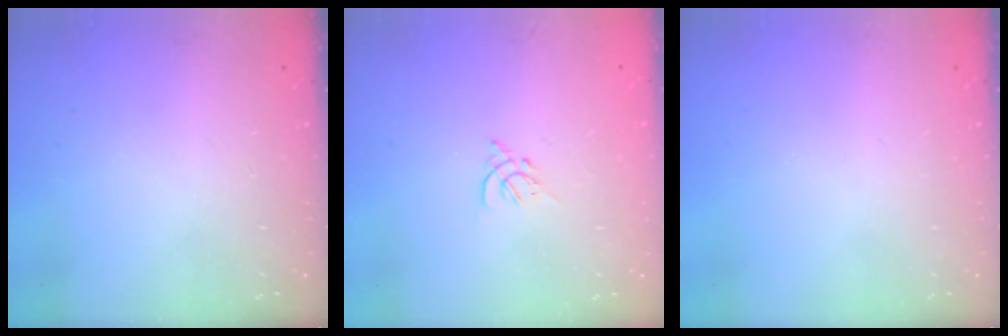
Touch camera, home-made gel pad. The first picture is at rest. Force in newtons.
{"total": 2.7, "press": 2.6, "slide": 0.7}
{"total": 0.0}